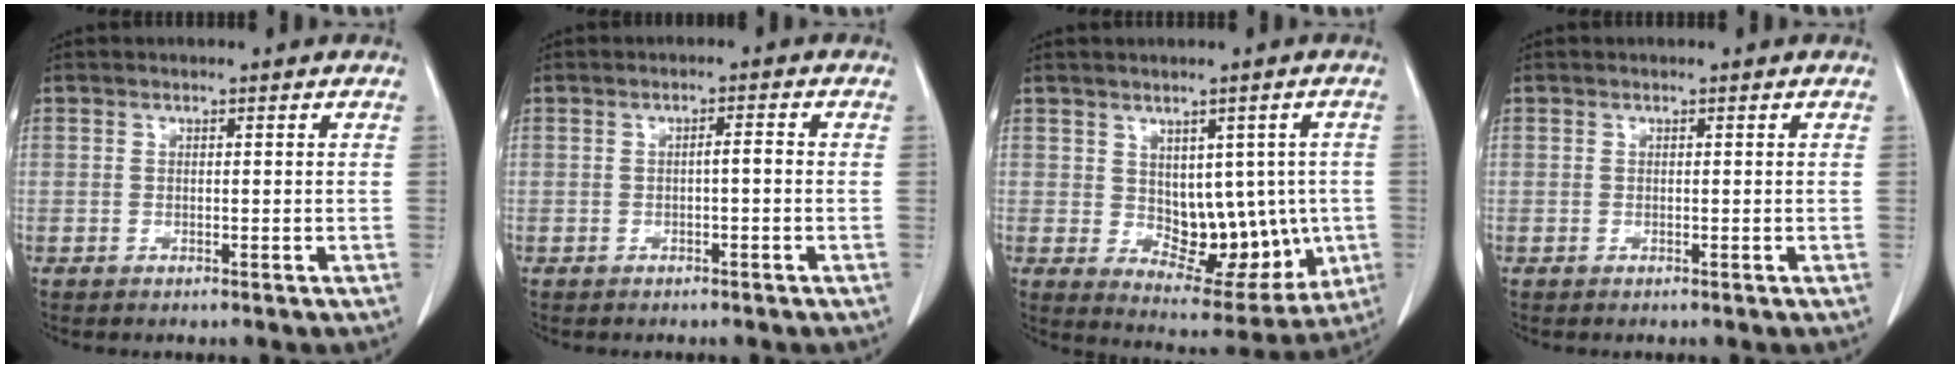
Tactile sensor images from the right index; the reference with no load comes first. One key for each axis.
{"total": 1.5, "fx": -0.3, "fy": 0.2, "fz": 1.5, "tx": -0.023, "ty": 0.004, "tz": -0.005}
{"total": 11.4, "fx": -0.3, "fy": 6.7, "fz": 9.1, "tx": -0.104, "ty": 0.009, "tz": 0.026}
{"total": 0.0}